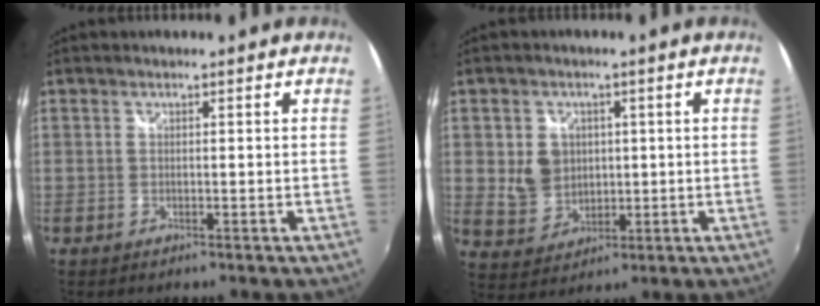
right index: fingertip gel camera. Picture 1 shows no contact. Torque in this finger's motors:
{"motor_torque": [-0.04, 0.08, 0.08, 0.02]}